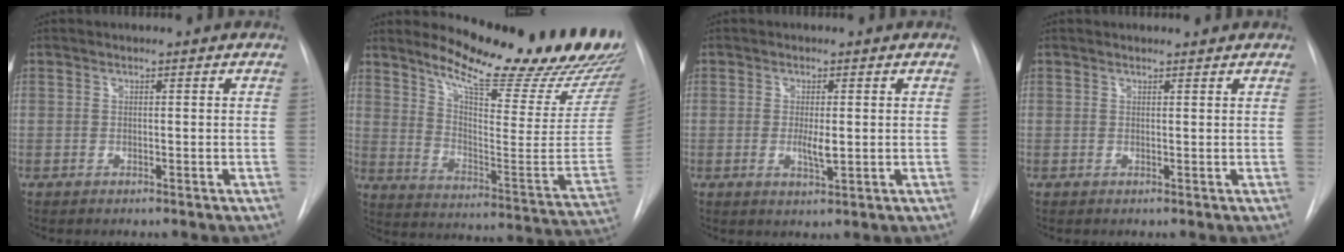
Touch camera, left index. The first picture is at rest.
{"total": 24.5, "force": [20.9, 2.4, 12.6], "torque": [-0.190, -0.113, 0.270]}
{"total": 2.8, "force": [-0.9, 0.5, 2.6], "torque": [-0.048, -0.012, -0.012]}
{"total": 1.1, "force": [1.0, 0.2, 0.1], "torque": [-0.008, 0.002, 0.011]}